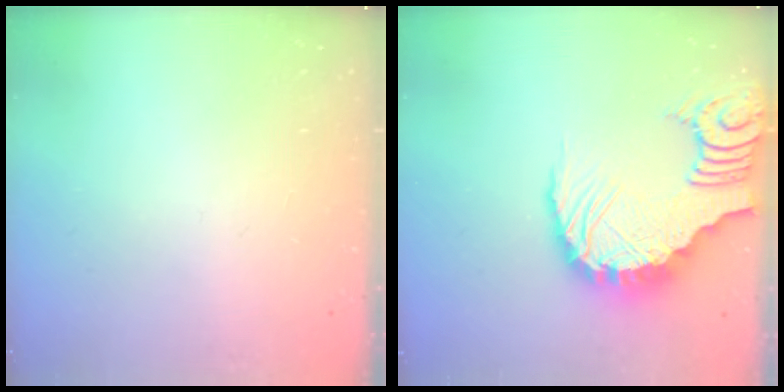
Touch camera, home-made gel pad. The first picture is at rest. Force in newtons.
{"total": 11.6, "press": 11.5, "slide": 1.5}